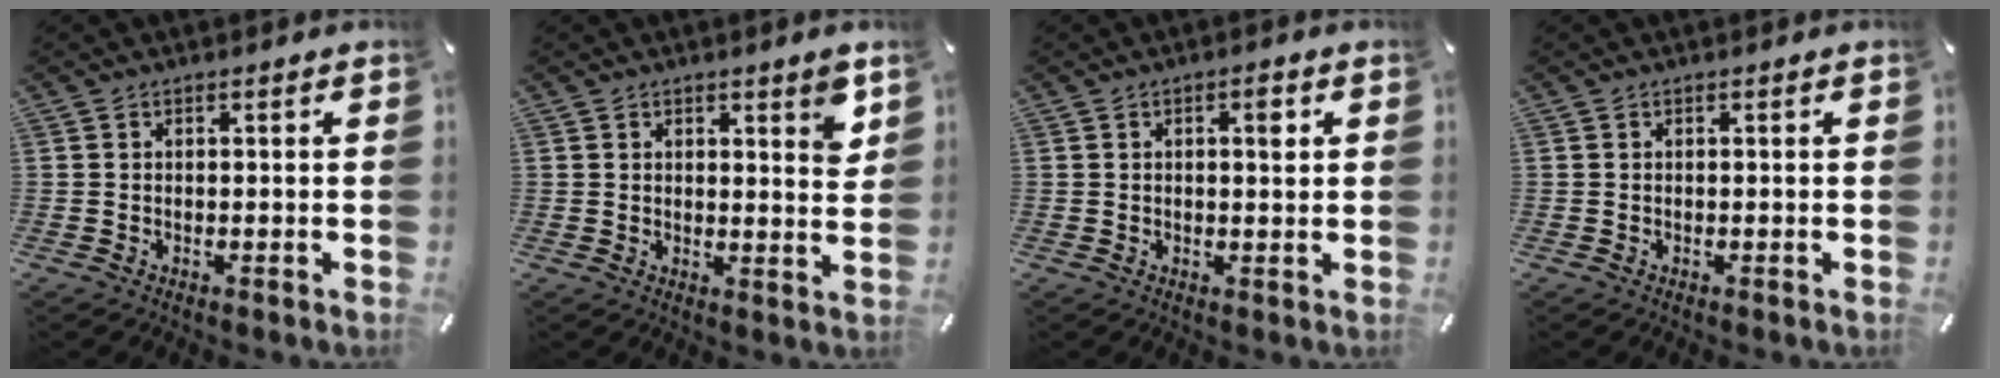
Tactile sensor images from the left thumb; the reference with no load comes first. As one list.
[{"total": 4.4, "force": [2.9, 1.4, 3.1], "torque": [-0.034, -0.021, 0.043]}, {"total": 3.1, "force": [0.9, 1.3, 2.7], "torque": [-0.032, -0.003, 0.008]}, {"total": 0.0}]